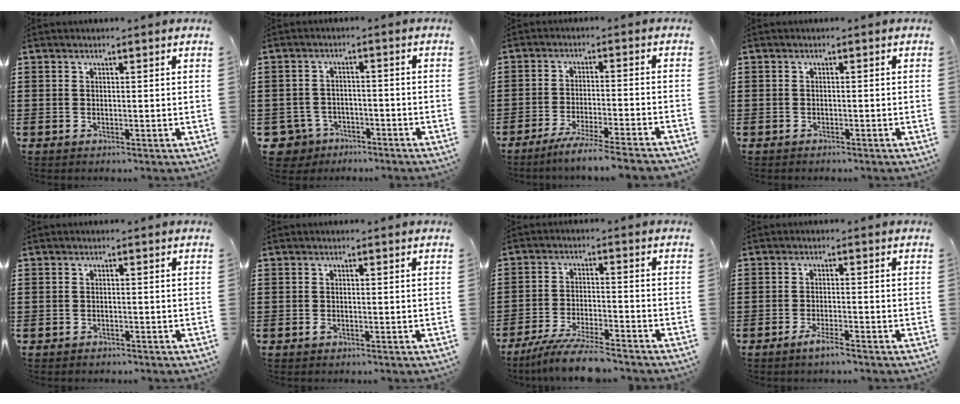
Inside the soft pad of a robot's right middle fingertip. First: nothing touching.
{"total": 3.8, "force": [-3.2, 1.8, 0.7], "torque": [-0.040, -0.002, -0.073]}
{"total": 5.0, "force": [-4.5, -0.5, 2.1], "torque": [-0.038, -0.013, -0.086]}
{"total": 0.7, "force": [-0.6, 0.4, -0.1], "torque": [0.001, 0.004, -0.015]}
{"total": 0.9, "force": [-0.8, 0.4, -0.1], "torque": [0.002, 0.004, -0.019]}
{"total": 0.6, "force": [-0.3, 0.3, 0.4], "torque": [-0.010, -0.003, -0.006]}
{"total": 7.2, "force": [-6.5, 0.3, 3.2], "torque": [-0.070, -0.008, -0.125]}
{"total": 2.4, "force": [-1.8, 0.1, 1.6], "torque": [-0.027, 0.002, -0.034]}